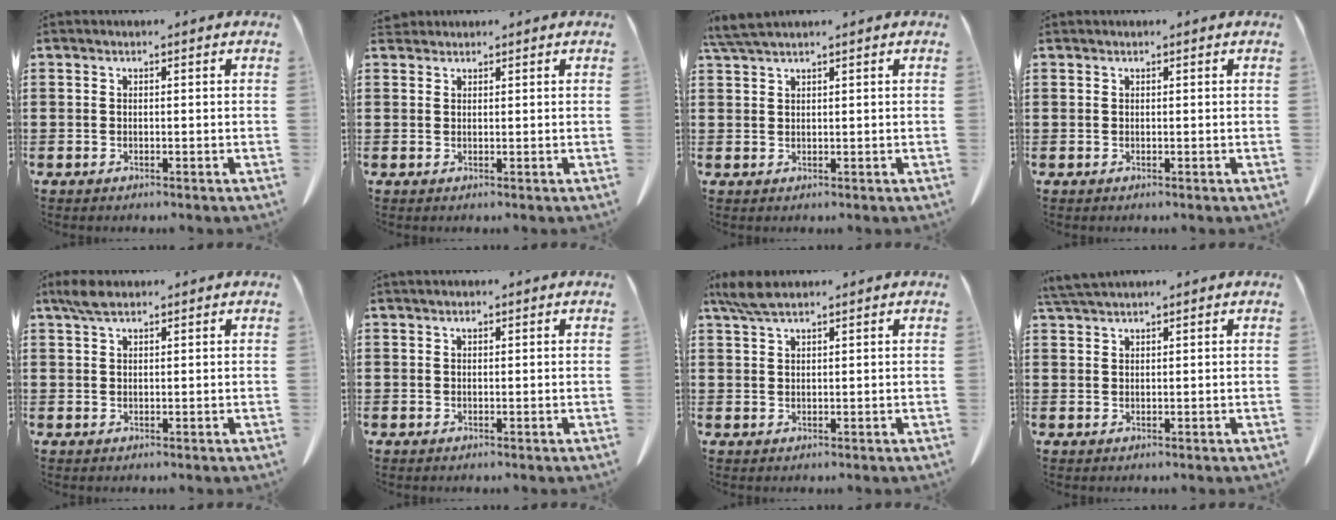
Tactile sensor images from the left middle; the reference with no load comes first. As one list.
[{"total": 1.4, "force": [1.3, 0.5, 0.2], "torque": [-0.008, 0.002, 0.027]}, {"total": 2.6, "force": [2.1, 0.0, 1.5], "torque": [-0.034, 0.001, 0.042]}, {"total": 0.0}, {"total": 2.9, "force": [1.9, 1.0, 1.9], "torque": [-0.043, 0.004, 0.035]}, {"total": 0.5, "force": [0.3, 0.3, 0.3], "torque": [-0.009, 0.001, 0.006]}, {"total": 3.5, "force": [2.5, 0.8, 2.4], "torque": [-0.053, 0.003, 0.046]}, {"total": 2.4, "force": [2.1, 0.1, 1.1], "torque": [-0.027, 0.002, 0.041]}]